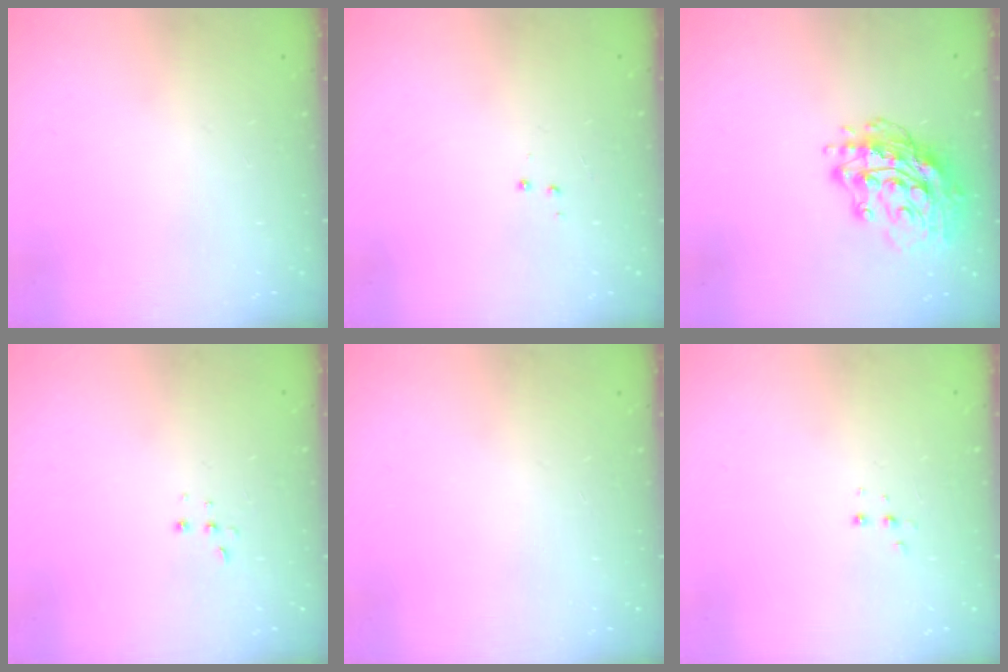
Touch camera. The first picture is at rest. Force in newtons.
{"total": 3.0, "press": 2.9, "slide": 0.6}
{"total": 15.9, "press": 15.8, "slide": 1.3}
{"total": 2.2, "press": 2.2, "slide": 0.5}
{"total": 0.0}
{"total": 3.3, "press": 3.2, "slide": 0.7}